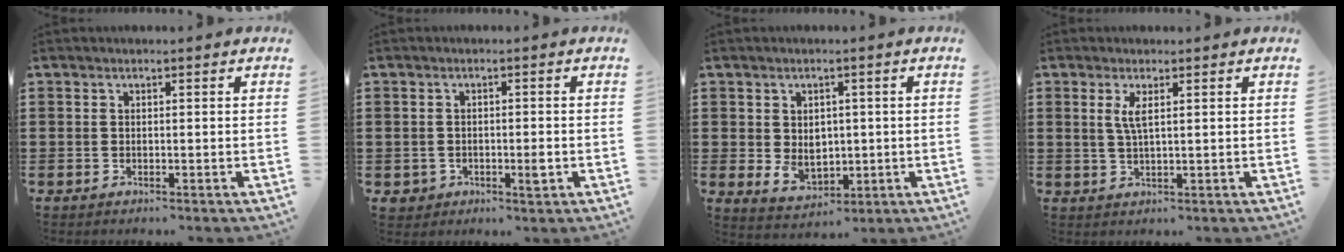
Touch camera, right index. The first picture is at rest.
{"total": 2.4, "force": [-1.0, 1.6, 1.6], "torque": [-0.039, 0.000, -0.022]}
{"total": 4.3, "force": [0.4, 3.6, 2.2], "torque": [-0.036, 0.004, 0.005]}
{"total": 2.7, "force": [0.9, 0.5, 2.5], "torque": [-0.055, 0.001, 0.015]}